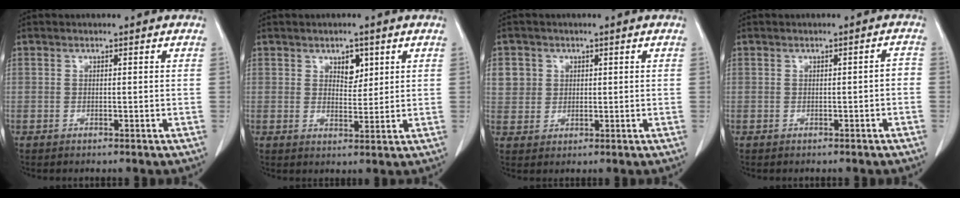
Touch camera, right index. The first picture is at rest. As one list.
[{"total": 3.3, "force": [1.7, 2.0, 2.1], "torque": [-0.027, -0.001, 0.029]}, {"total": 4.8, "force": [1.7, 4.4, 0.7], "torque": [-0.010, 0.006, 0.038]}, {"total": 1.3, "force": [-0.5, 0.4, 1.1], "torque": [-0.009, 0.004, -0.006]}]